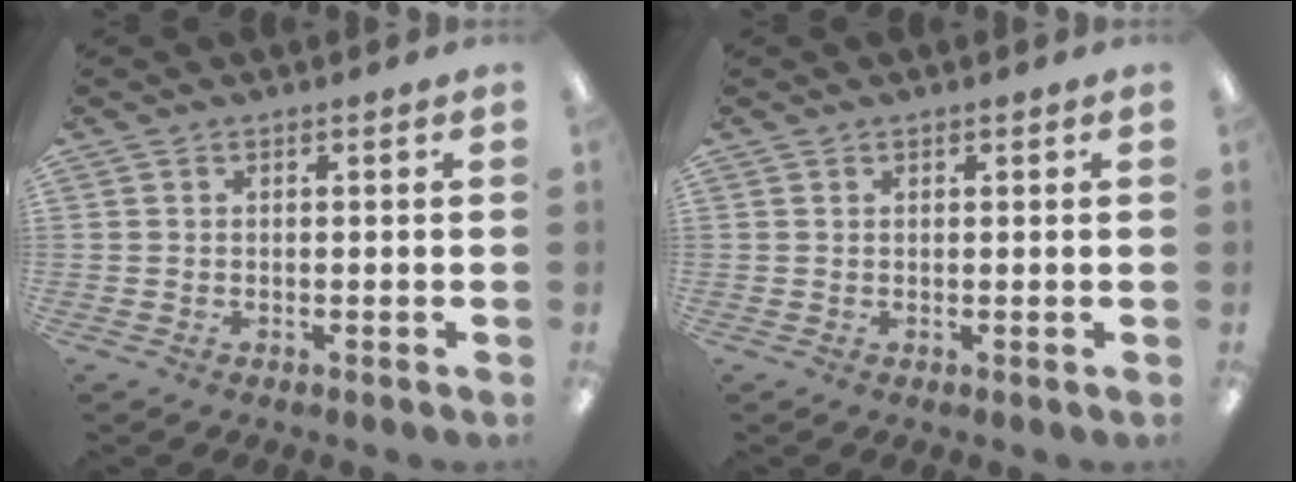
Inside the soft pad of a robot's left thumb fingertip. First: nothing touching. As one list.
[{"total": 0.6, "force": [0.5, 0.3, 0.2], "torque": [-0.004, 0.001, 0.010]}]